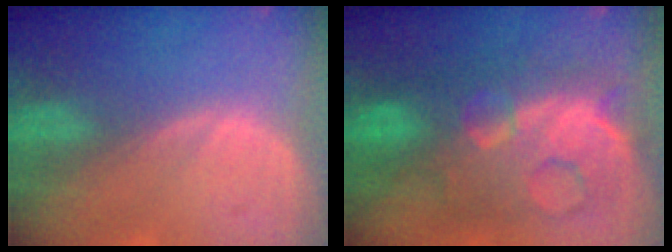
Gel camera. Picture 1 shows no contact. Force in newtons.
{"total": 12.1, "press": 12.0, "slide": 1.4}